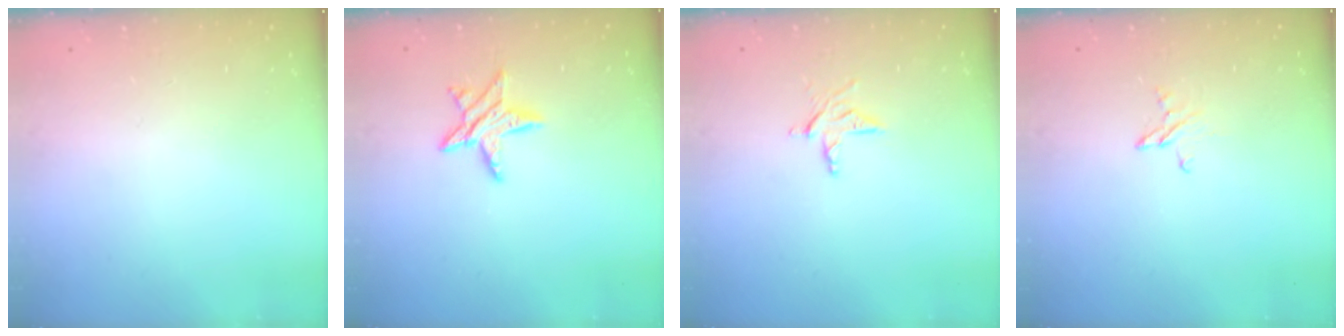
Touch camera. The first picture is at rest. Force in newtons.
{"total": 8.2, "press": 8.2, "slide": 0.1}
{"total": 5.6, "press": 5.5, "slide": 0.5}
{"total": 3.4, "press": 3.4, "slide": 0.4}